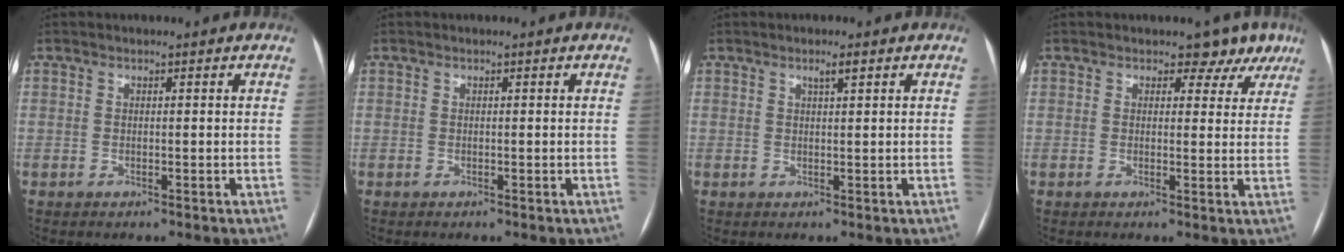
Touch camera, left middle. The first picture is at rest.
{"total": 0.0}
{"total": 1.5, "force": [0.9, 0.1, 1.2], "torque": [-0.022, 0.002, 0.015]}
{"total": 5.1, "force": [3.7, 3.3, 1.2], "torque": [0.006, -0.001, 0.027]}